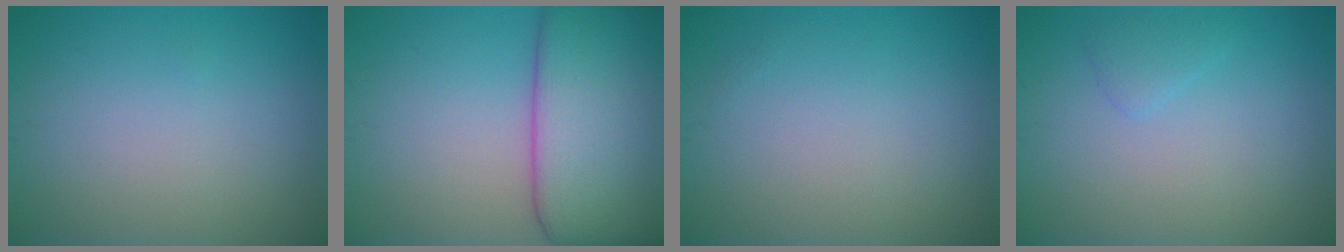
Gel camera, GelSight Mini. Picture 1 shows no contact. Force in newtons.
{"total": 11.6, "press": 11.6, "slide": 0.6}
{"total": 0.0}
{"total": 1.1, "press": 1.1, "slide": 0.1}